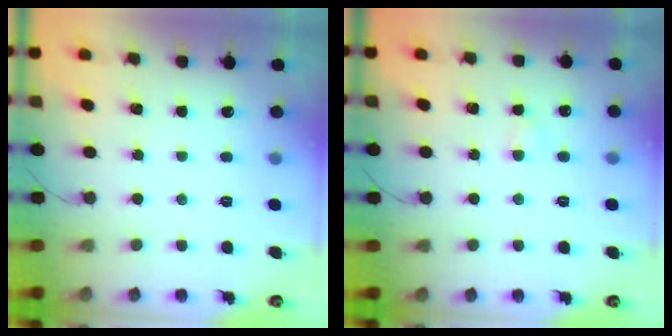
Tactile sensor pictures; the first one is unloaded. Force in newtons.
{"total": 2.6, "press": 2.5, "slide": 0.8}